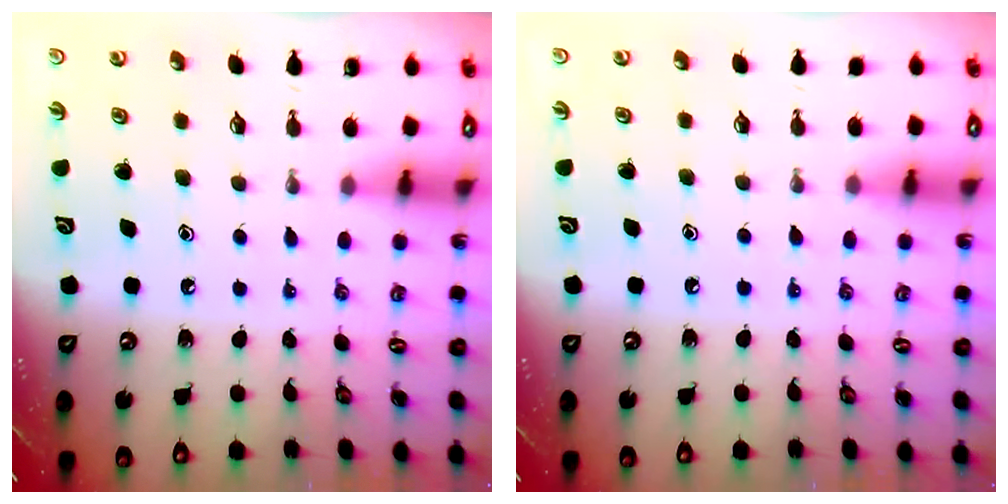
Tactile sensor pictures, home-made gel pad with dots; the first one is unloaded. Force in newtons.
{"total": 3.7, "press": 3.7, "slide": 0.5}